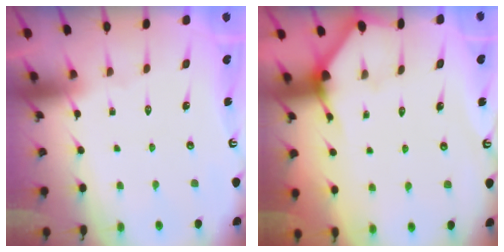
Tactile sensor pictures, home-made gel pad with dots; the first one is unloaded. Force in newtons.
{"total": 2.3, "press": 2.3, "slide": 0.2}